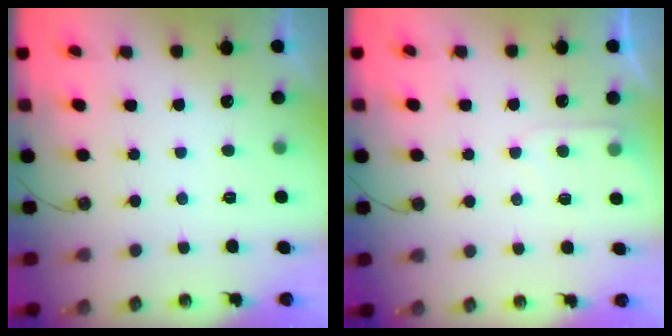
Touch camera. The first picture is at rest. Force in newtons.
{"total": 5.4, "press": 5.4, "slide": 0.8}